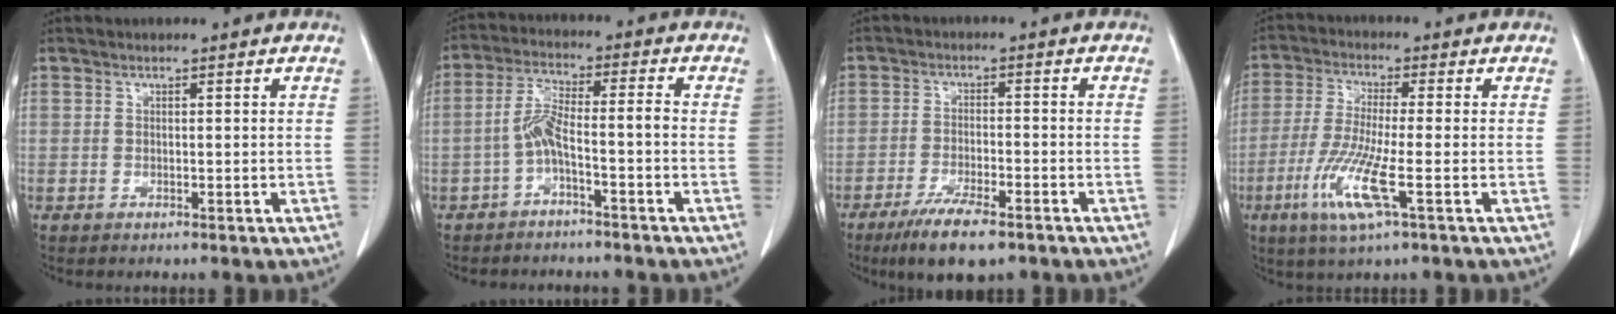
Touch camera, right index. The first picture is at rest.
{"total": 5.6, "force": [-2.3, 0.4, 5.1], "torque": [-0.106, 0.026, -0.042]}
{"total": 8.6, "force": [-6.0, 1.7, 6.0], "torque": [-0.105, -0.016, -0.096]}
{"total": 9.4, "force": [-3.5, 0.3, 8.7], "torque": [-0.186, -0.022, -0.071]}